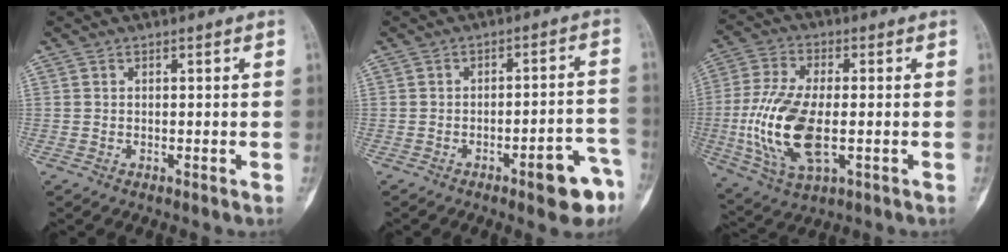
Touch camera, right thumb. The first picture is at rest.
{"total": 9.6, "force": [-5.3, 2.6, 7.5], "torque": [-0.079, 0.038, -0.061]}
{"total": 15.7, "force": [-2.3, 7.3, 13.8], "torque": [-0.290, -0.004, -0.039]}